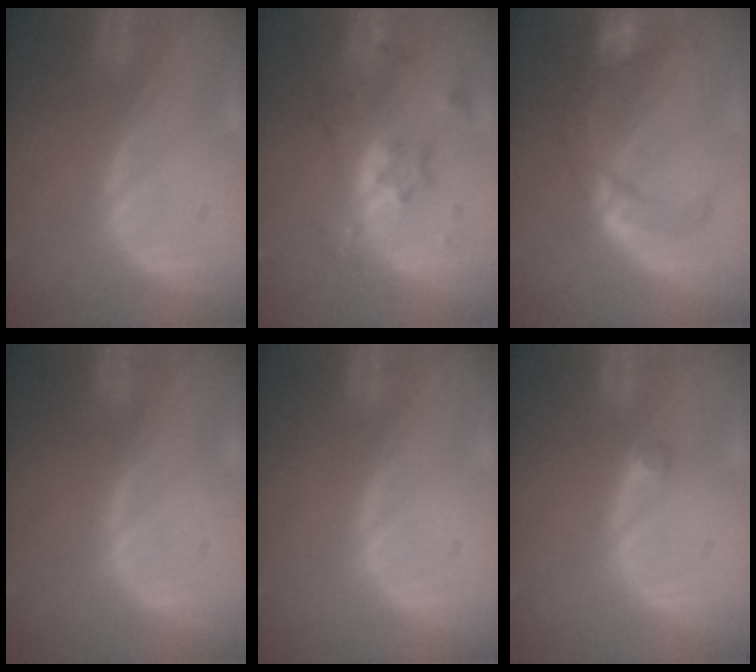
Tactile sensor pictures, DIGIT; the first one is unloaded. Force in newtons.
{"total": 6.7, "press": 6.6, "slide": 1.1}
{"total": 8.5, "press": 7.7, "slide": 3.4}
{"total": 0.0}
{"total": 0.0}
{"total": 1.3, "press": 1.1, "slide": 0.6}